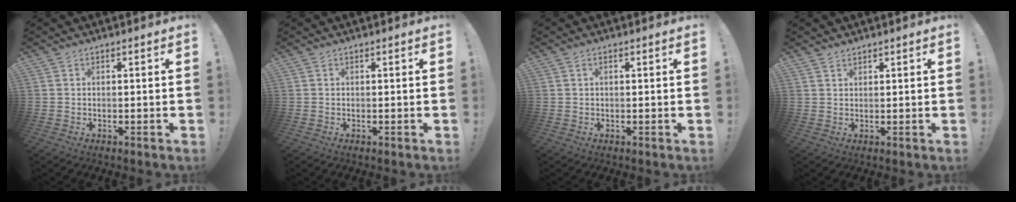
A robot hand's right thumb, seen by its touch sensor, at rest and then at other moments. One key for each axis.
{"total": 0.0}
{"total": 0.9, "fx": 0.1, "fy": 0.3, "fz": 0.9, "tx": -0.017, "ty": 0.002, "tz": 0.002}
{"total": 1.6, "fx": 1.4, "fy": 0.6, "fz": 0.3, "tx": -0.002, "ty": -0.007, "tz": 0.027}